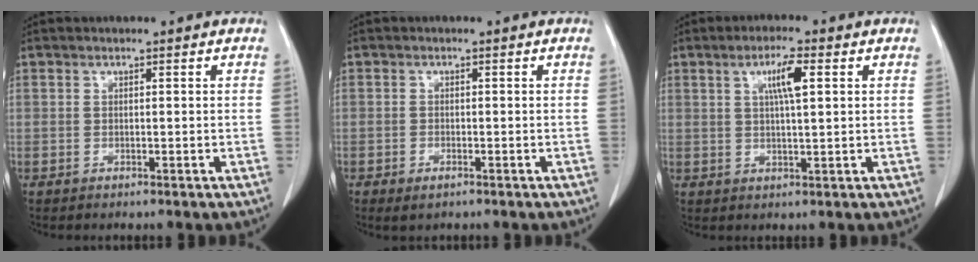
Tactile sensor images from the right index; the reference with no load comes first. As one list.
[{"total": 1.9, "force": [-1.2, 0.9, 1.2], "torque": [-0.021, -0.001, -0.013]}, {"total": 5.0, "force": [1.7, 0.5, 4.7], "torque": [-0.085, 0.002, 0.030]}]